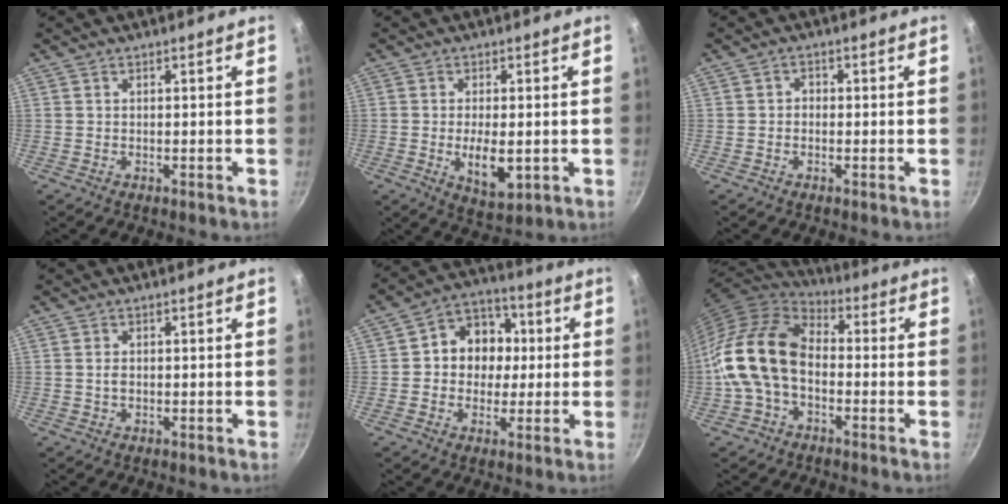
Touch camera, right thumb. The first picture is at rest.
{"total": 7.3, "force": [-1.0, 3.3, 6.5], "torque": [-0.107, -0.009, -0.008]}
{"total": 1.6, "force": [-0.4, 1.3, 0.7], "torque": [-0.007, 0.008, -0.010]}
{"total": 1.5, "force": [0.0, 1.1, 1.0], "torque": [-0.016, 0.001, -0.001]}
{"total": 11.2, "force": [0.9, 9.6, 5.6], "torque": [-0.034, 0.018, -0.003]}
{"total": 15.2, "force": [-2.1, 10.1, 11.1], "torque": [-0.187, 0.040, -0.057]}